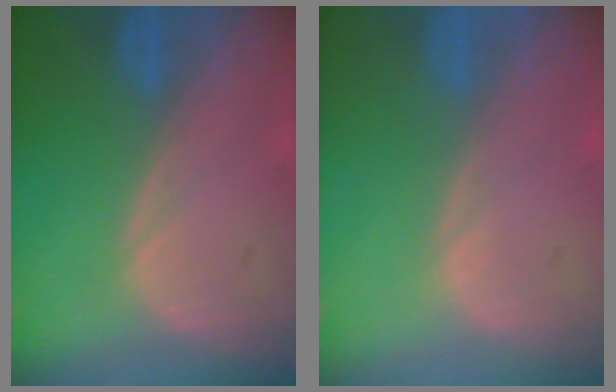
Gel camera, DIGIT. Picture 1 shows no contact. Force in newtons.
{"total": 0.0}